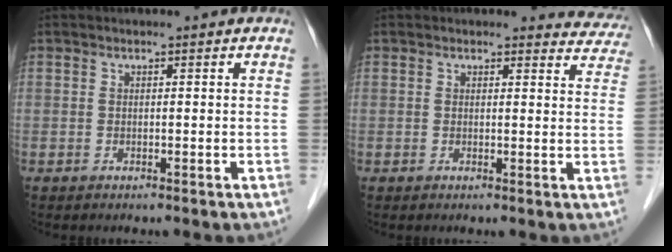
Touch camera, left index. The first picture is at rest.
{"total": 5.0, "force": [4.6, 1.8, -0.4], "torque": [0.029, -0.023, 0.019]}